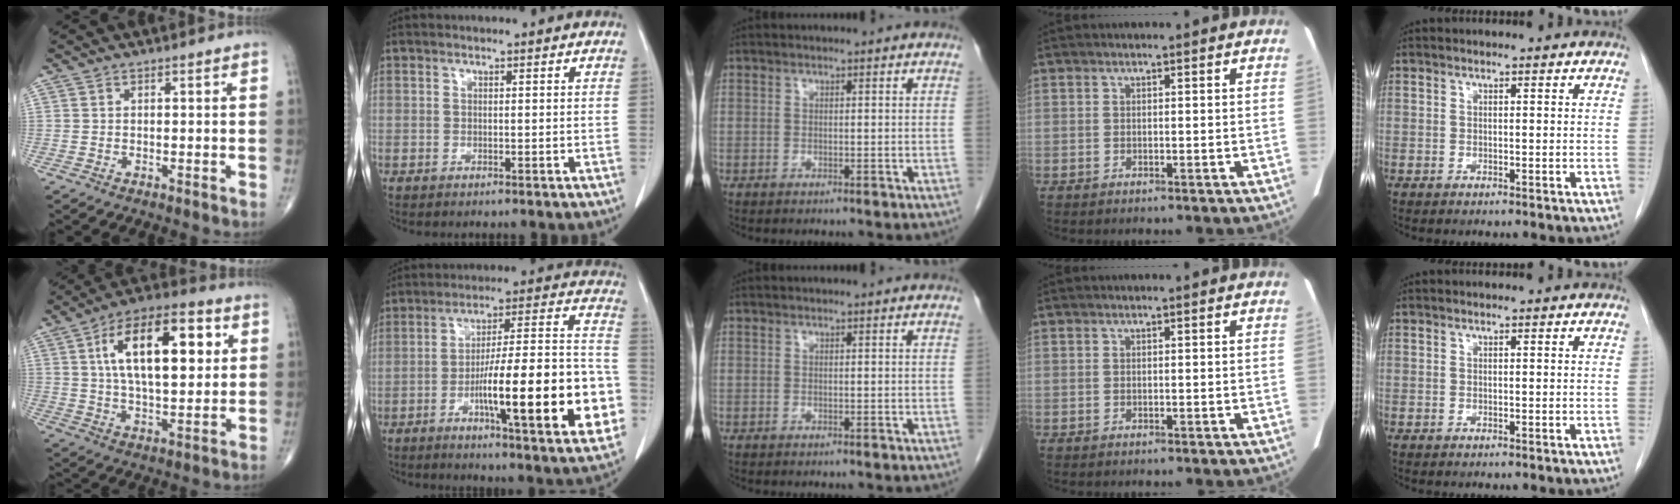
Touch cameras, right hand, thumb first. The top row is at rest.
{"thumb": {"total": 19.8, "force": [5.2, 9.0, 16.9], "torque": [-0.255, 0.004, 0.081]}, "index": {"total": 22.7, "force": [-6.5, 2.9, 21.5], "torque": [-0.266, 0.013, -0.091]}}